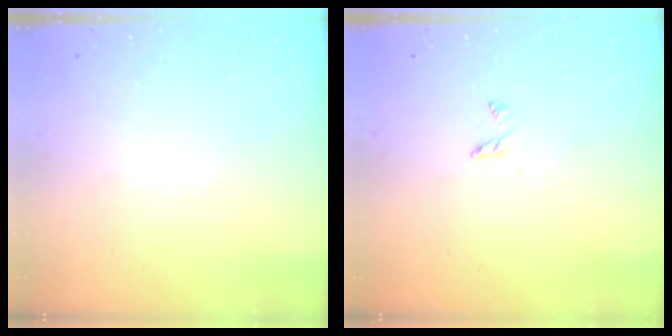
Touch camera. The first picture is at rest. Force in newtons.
{"total": 2.8, "press": 2.8, "slide": 0.2}